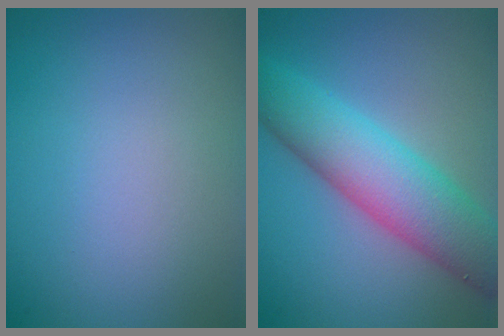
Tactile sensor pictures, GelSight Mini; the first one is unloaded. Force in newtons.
{"total": 7.9, "press": 7.9, "slide": 0.3}